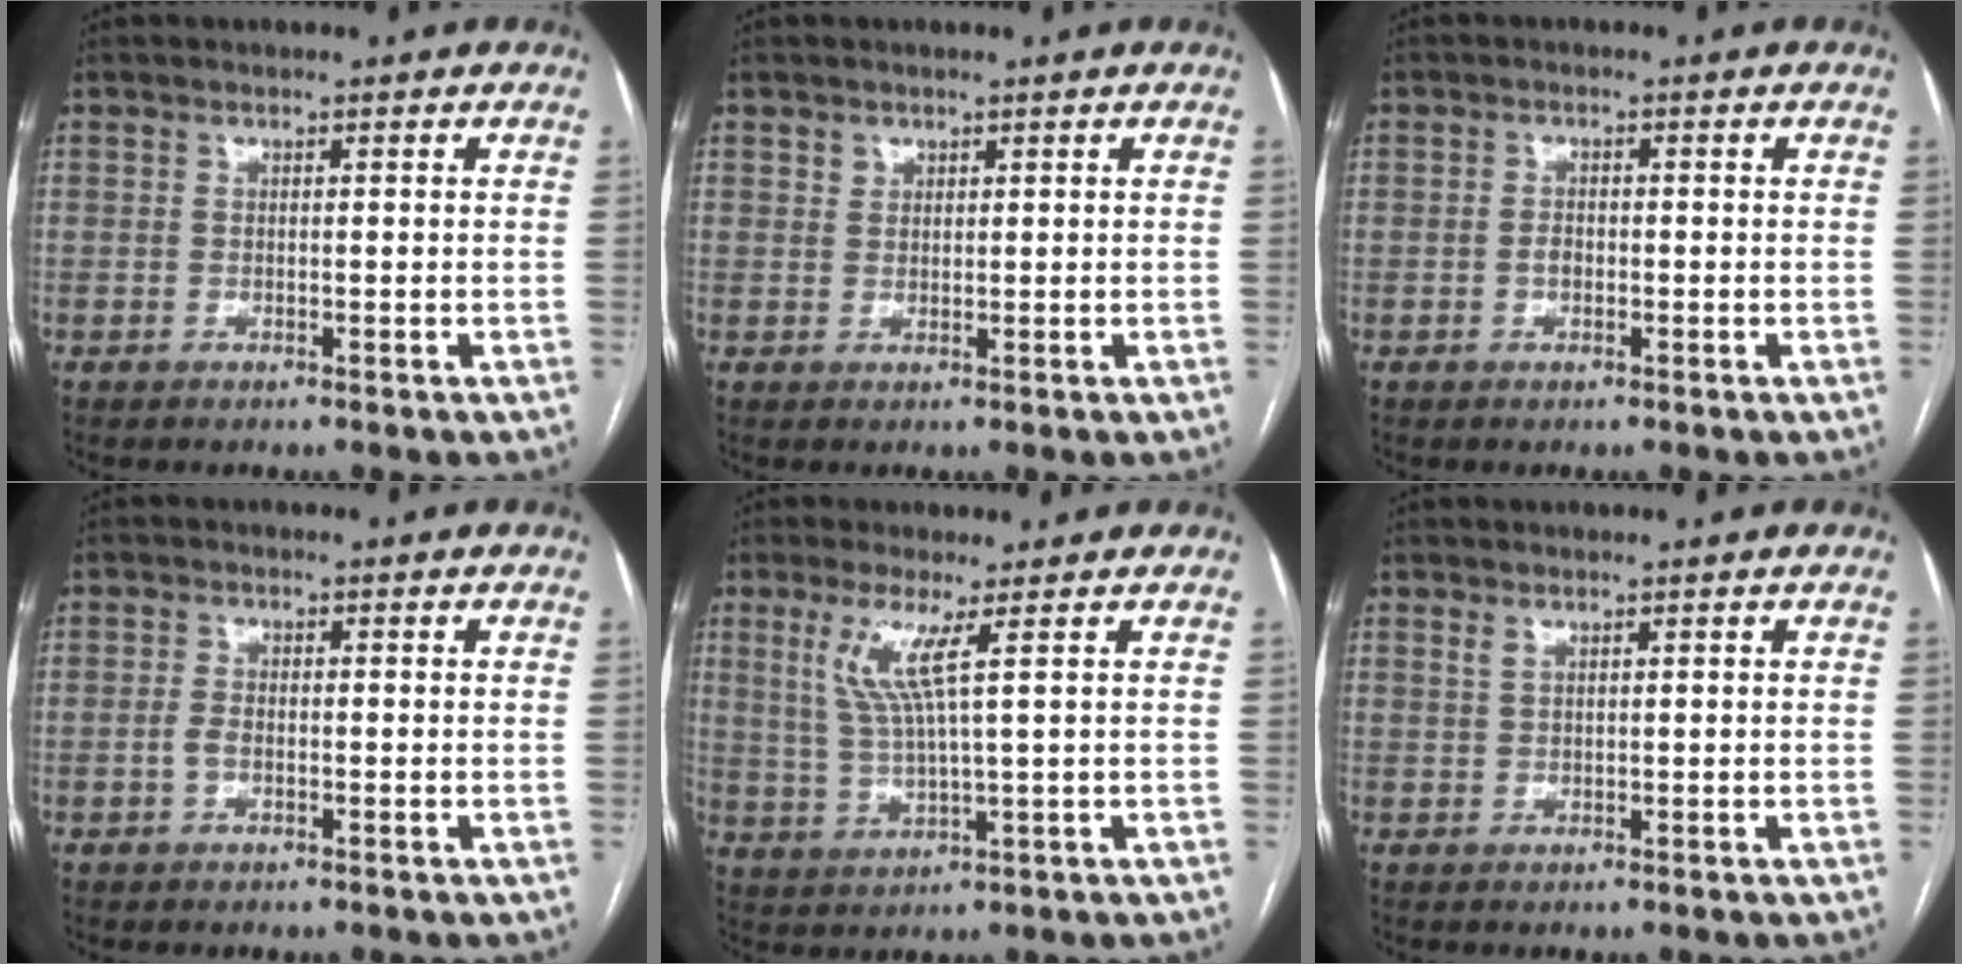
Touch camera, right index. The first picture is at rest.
{"total": 1.4, "force": [0.8, 1.1, 0.2], "torque": [0.006, 0.000, 0.011]}
{"total": 1.7, "force": [-0.5, 1.1, 1.3], "torque": [-0.023, 0.003, -0.007]}
{"total": 2.0, "force": [-0.6, 1.0, 1.6], "torque": [-0.035, 0.003, -0.011]}
{"total": 6.1, "force": [2.5, -0.5, 5.6], "torque": [-0.120, -0.001, 0.056]}
{"total": 1.0, "force": [0.7, 0.4, 0.6], "torque": [-0.014, 0.003, 0.017]}